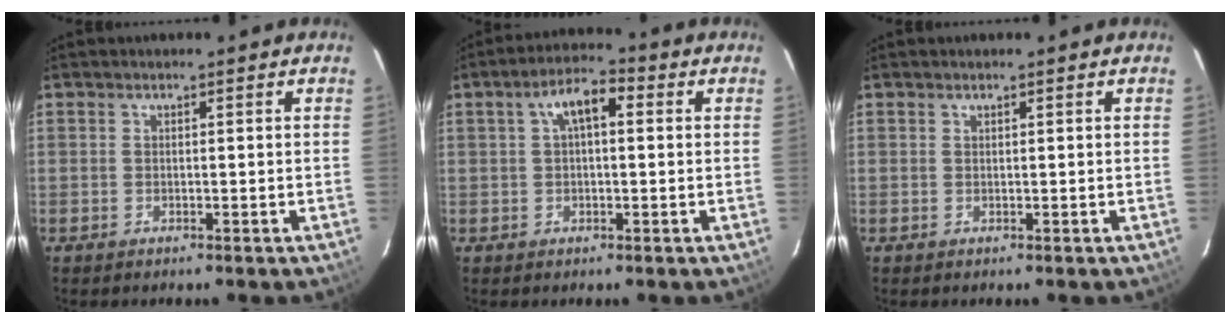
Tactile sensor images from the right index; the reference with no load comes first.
{"total": 6.1, "force": [1.4, 2.5, 5.4], "torque": [-0.101, 0.023, 0.025]}
{"total": 0.0}